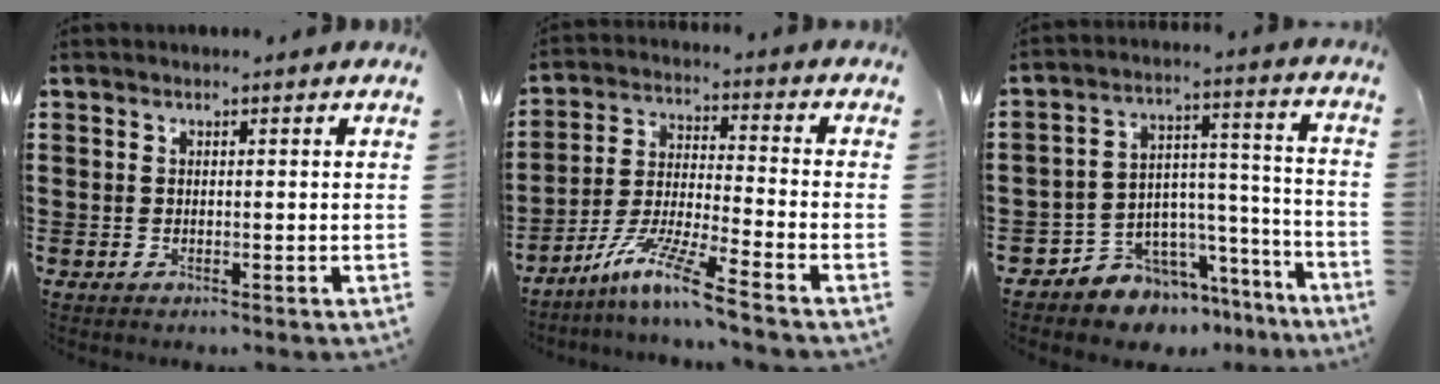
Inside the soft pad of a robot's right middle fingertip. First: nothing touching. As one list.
[{"total": 9.5, "force": [-7.5, -0.2, 5.8], "torque": [-0.130, -0.014, -0.151]}, {"total": 6.4, "force": [-5.6, 3.2, -0.4], "torque": [-0.005, 0.003, -0.105]}]